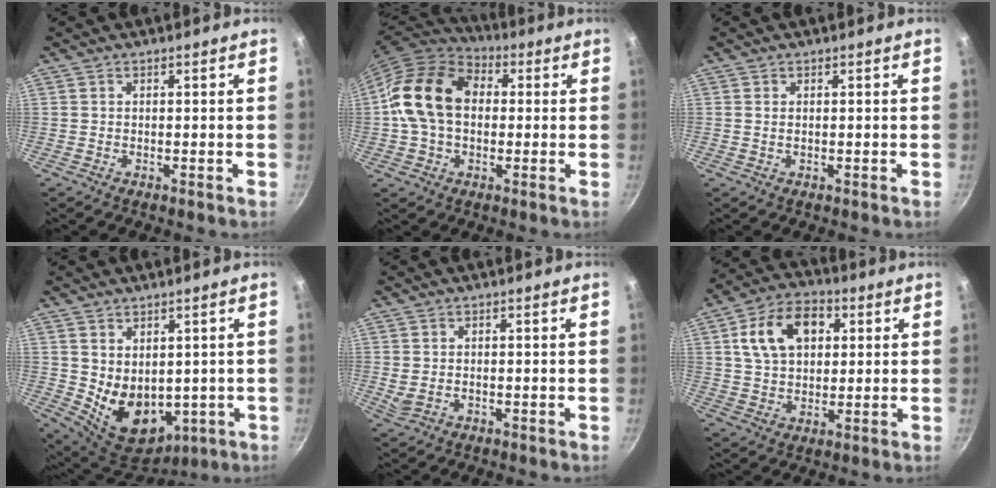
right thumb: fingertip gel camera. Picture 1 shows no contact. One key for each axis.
{"total": 15.9, "fx": 1.0, "fy": 11.6, "fz": 10.8, "tx": -0.170, "ty": 0.029, "tz": 0.001}
{"total": 0.7, "fx": 0.1, "fy": 0.4, "fz": 0.6, "tx": -0.012, "ty": 0.000, "tz": 0.002}
{"total": 11.6, "fx": 0.8, "fy": 8.5, "fz": 7.9, "tx": -0.098, "ty": -0.032, "tz": 0.043}
{"total": 2.9, "fx": -0.3, "fy": 2.1, "fz": 2.0, "tx": -0.037, "ty": -0.005, "tz": 0.001}
{"total": 13.3, "fx": 3.8, "fy": 9.1, "fz": 8.8, "tx": -0.128, "ty": 0.011, "tz": 0.056}